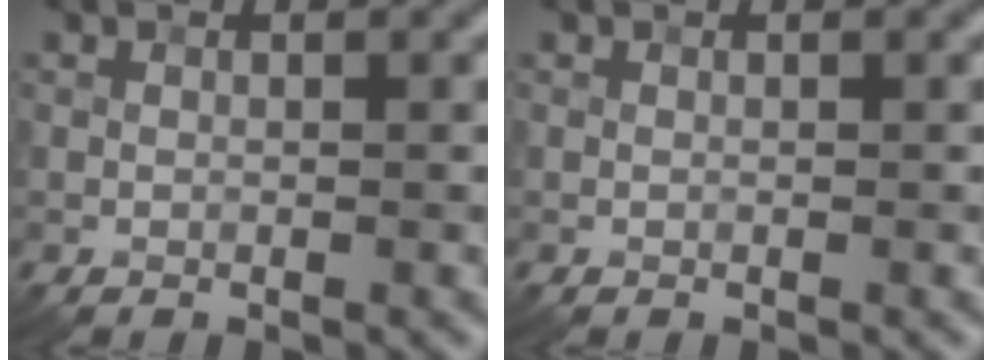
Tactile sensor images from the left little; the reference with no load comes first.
{"total": 0.0}